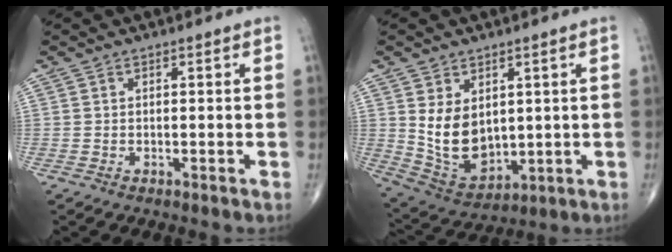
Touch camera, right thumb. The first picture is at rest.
{"total": 10.6, "force": [1.9, 7.3, 7.5], "torque": [-0.110, -0.021, 0.062]}